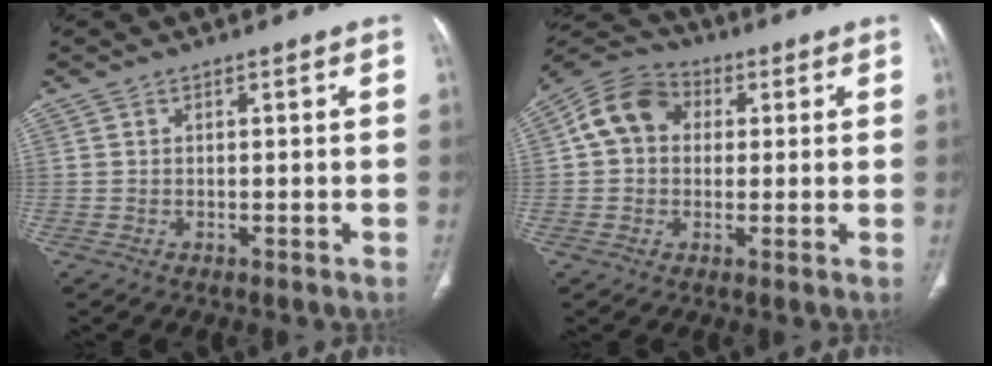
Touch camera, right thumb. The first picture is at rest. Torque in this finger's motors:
{"motor_torque": [-0.33, 0.69, 0.28, -0.31, 0.08]}